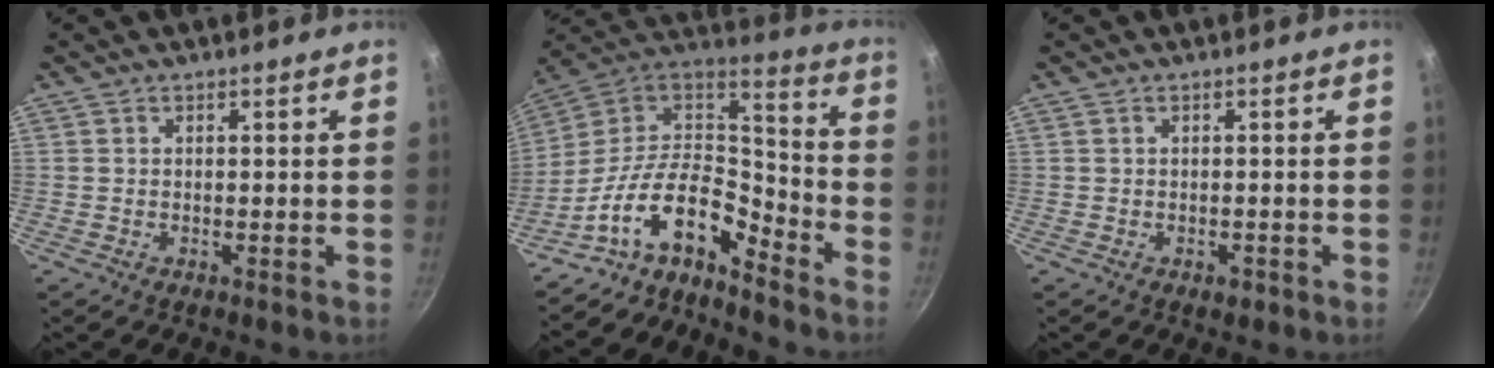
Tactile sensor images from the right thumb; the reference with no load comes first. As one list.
[{"total": 15.4, "force": [-10.3, 6.8, 9.3], "torque": [-0.151, 0.085, -0.208]}, {"total": 1.4, "force": [-0.5, 0.9, 1.0], "torque": [-0.008, 0.005, -0.005]}]